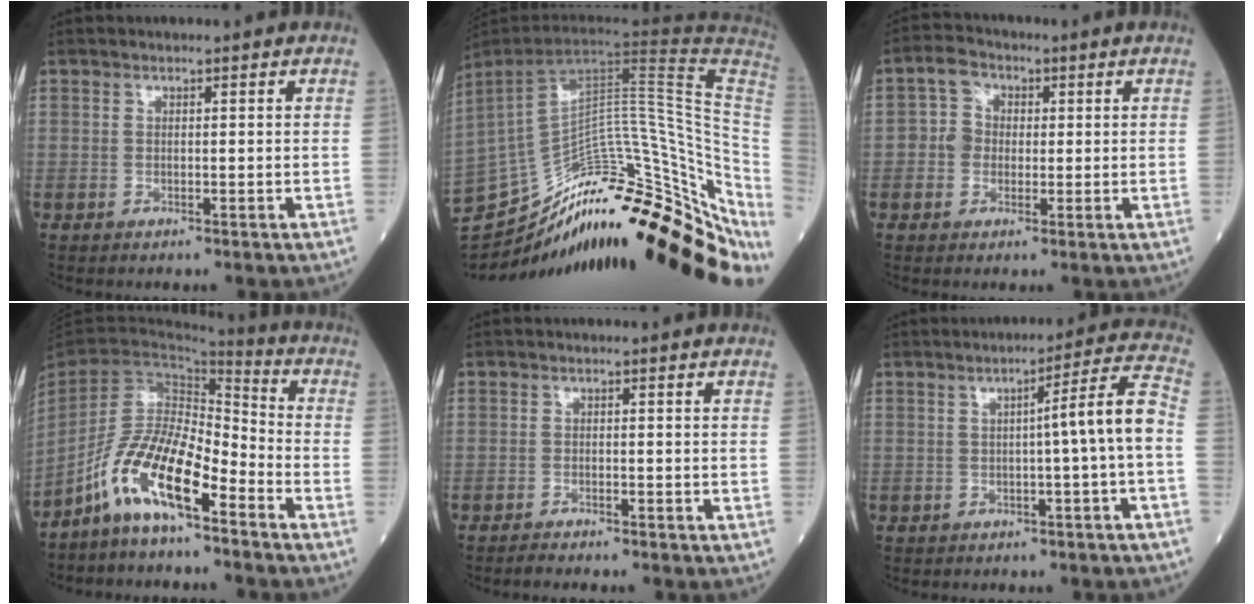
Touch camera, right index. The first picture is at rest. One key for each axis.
{"total": 34.4, "fx": -23.2, "fy": 8.7, "fz": 23.8, "tx": -0.308, "ty": 0.016, "tz": -0.324}
{"total": 4.2, "fx": 0.2, "fy": 3.8, "fz": 1.9, "tx": -0.041, "ty": 0.019, "tz": 0.002}
{"total": 11.4, "fx": -7.2, "fy": 2.5, "fz": 8.5, "tx": -0.177, "ty": 0.006, "tz": -0.137}
{"total": 1.9, "fx": -1.8, "fy": 0.0, "fz": 0.6, "tx": -0.015, "ty": -0.004, "tz": -0.024}
{"total": 6.3, "fx": -0.9, "fy": -1.2, "fz": 6.2, "tx": -0.088, "ty": 0.014, "tz": -0.010}